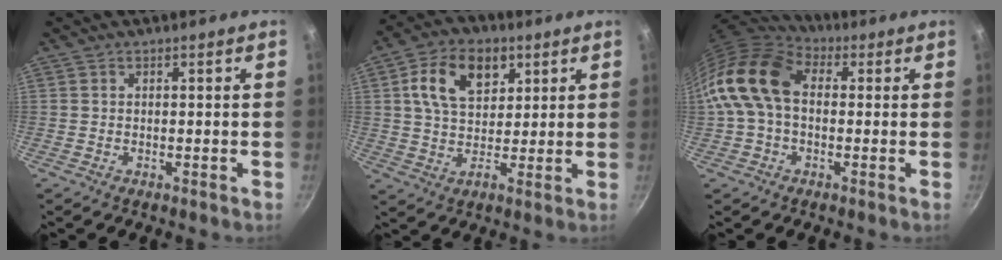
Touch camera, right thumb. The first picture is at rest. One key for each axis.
{"total": 12.0, "fx": 4.2, "fy": 8.1, "fz": 7.8, "tx": -0.106, "ty": 0.001, "tz": 0.063}
{"total": 15.3, "fx": 1.1, "fy": 10.6, "fz": 11.0, "tx": -0.194, "ty": 0.031, "tz": 0.000}